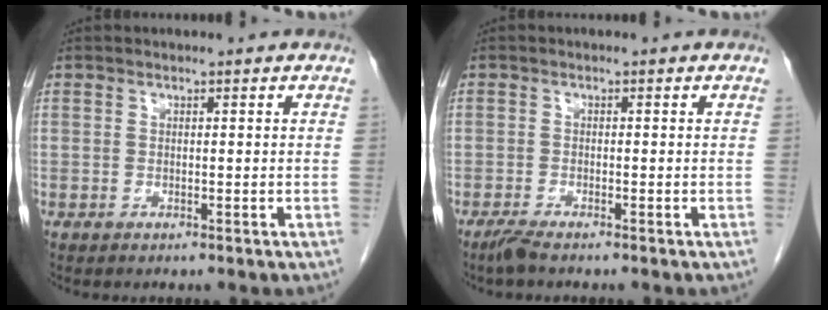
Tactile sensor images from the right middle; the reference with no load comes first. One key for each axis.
{"total": 1.8, "fx": -1.5, "fy": 0.0, "fz": 1.0, "tx": -0.032, "ty": -0.007, "tz": -0.032}